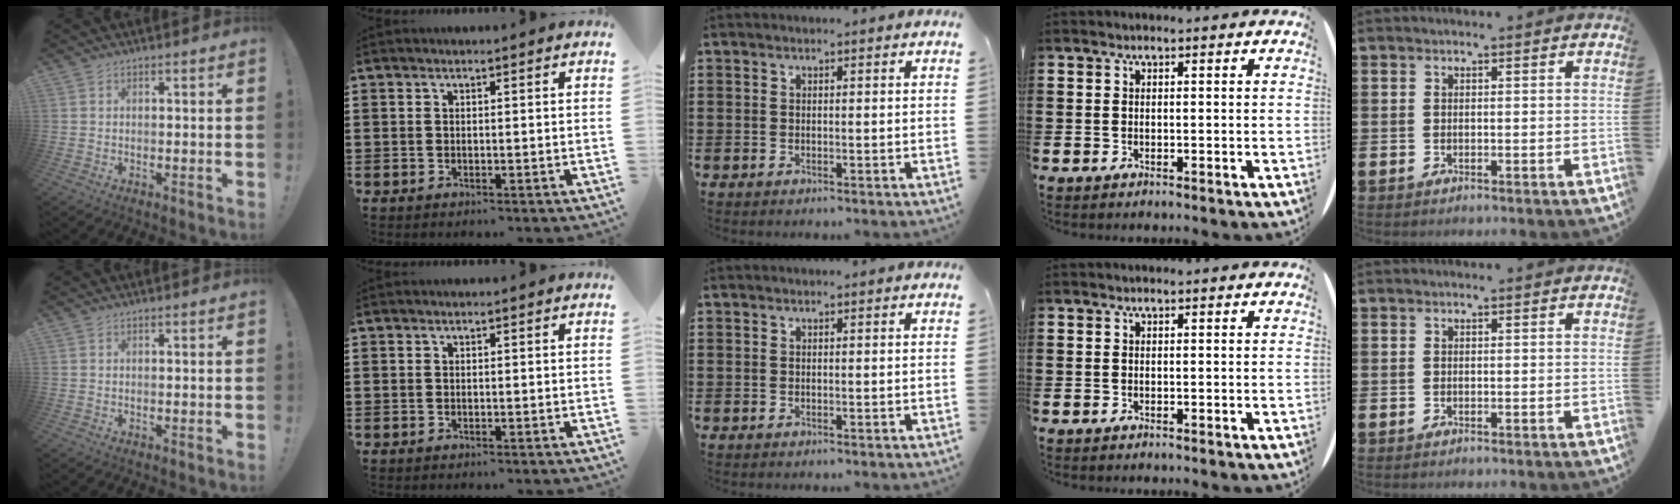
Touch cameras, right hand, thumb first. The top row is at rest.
{}